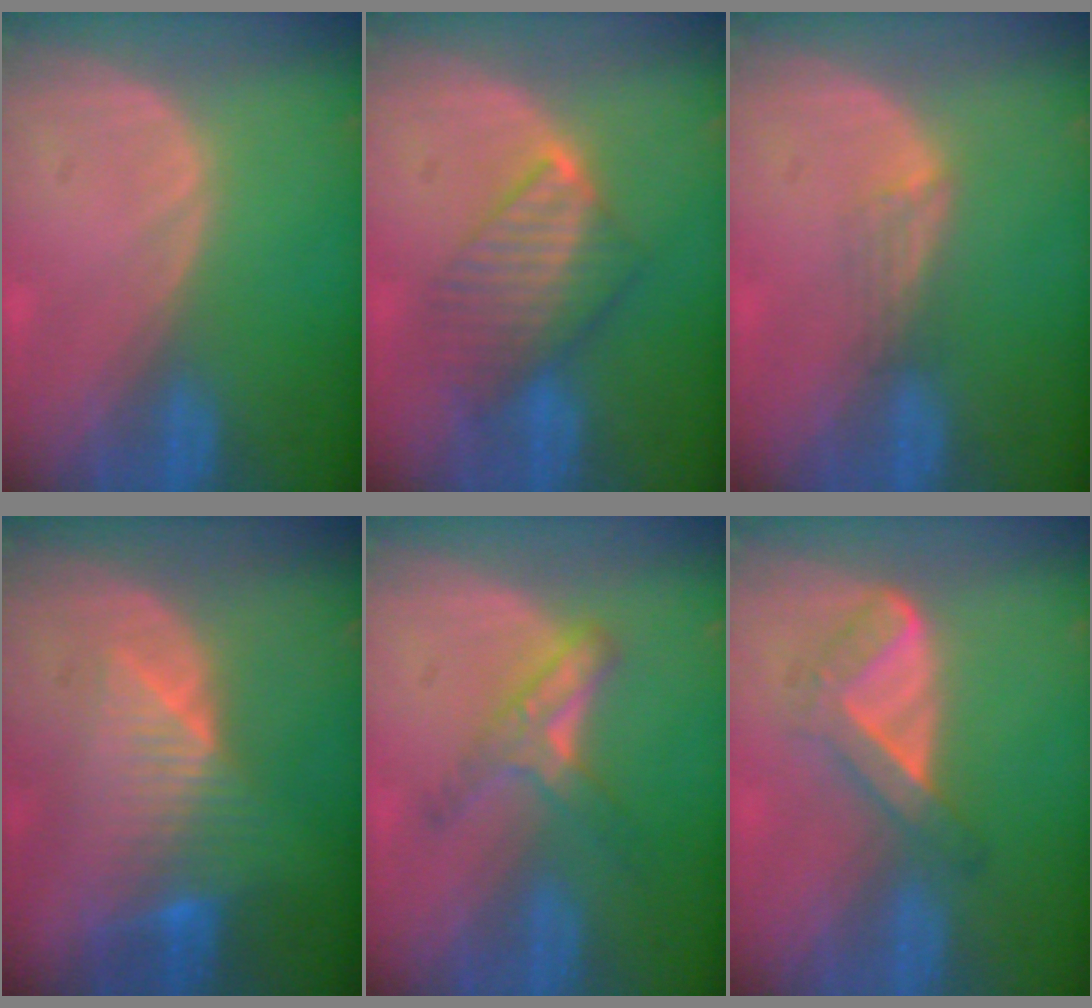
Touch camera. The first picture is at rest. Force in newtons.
{"total": 6.6, "press": 6.6, "slide": 0.9}
{"total": 2.0, "press": 1.6, "slide": 1.3}
{"total": 7.7, "press": 7.0, "slide": 3.3}
{"total": 5.1, "press": 4.9, "slide": 1.6}
{"total": 5.6, "press": 4.7, "slide": 3.0}